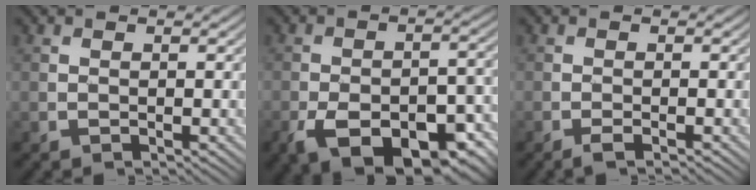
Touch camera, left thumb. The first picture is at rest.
{"total": 13.1, "force": [-7.1, 6.6, 8.8], "torque": [-0.145, -0.022, -0.106]}
{"total": 1.2, "force": [-0.8, 0.1, 0.9], "torque": [-0.015, 0.002, -0.020]}